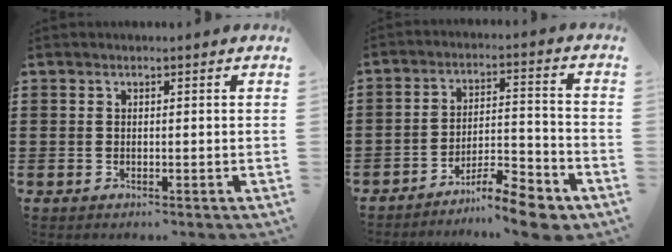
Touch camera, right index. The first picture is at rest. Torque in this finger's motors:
{"motor_torque": [1.69, -0.45, 0.19, 0.05]}